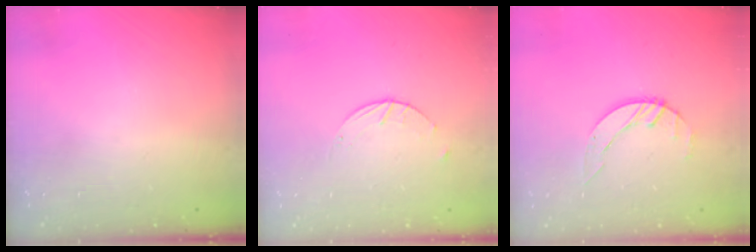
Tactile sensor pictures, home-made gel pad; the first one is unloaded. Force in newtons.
{"total": 2.6, "press": 2.6, "slide": 0.4}
{"total": 3.3, "press": 3.2, "slide": 0.4}